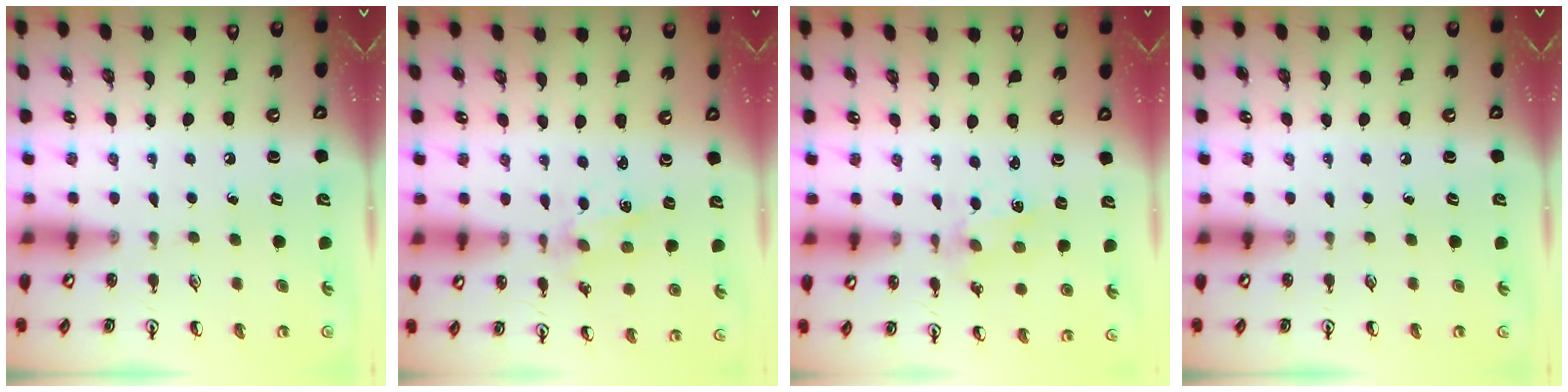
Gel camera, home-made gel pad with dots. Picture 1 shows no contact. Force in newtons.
{"total": 1.7, "press": 1.7, "slide": 0.3}
{"total": 1.7, "press": 1.7, "slide": 0.3}
{"total": 0.0}